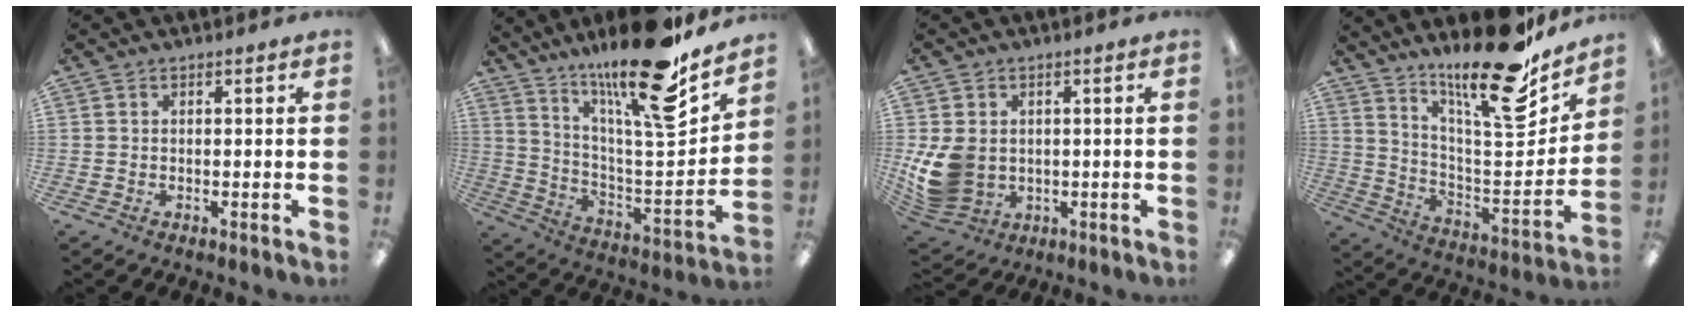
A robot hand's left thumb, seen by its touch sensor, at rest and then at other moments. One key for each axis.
{"total": 22.3, "fx": 16.9, "fy": 3.5, "fz": 14.1, "tx": -0.228, "ty": -0.122, "tz": 0.267}
{"total": 10.2, "fx": -0.3, "fy": 8.2, "fz": 6.1, "tx": -0.138, "ty": 0.002, "tz": -0.002}
{"total": 22.8, "fx": 17.5, "fy": 5.1, "fz": 13.6, "tx": -0.208, "ty": -0.131, "tz": 0.284}